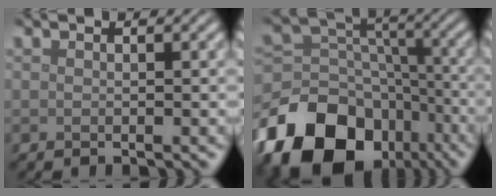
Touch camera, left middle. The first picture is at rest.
{"total": 16.3, "force": [-9.3, 11.3, 7.2], "torque": [-0.176, -0.024, -0.153]}